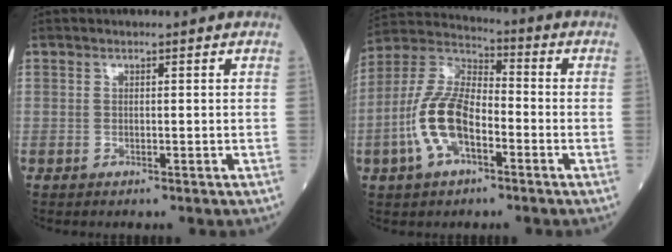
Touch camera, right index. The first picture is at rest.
{"total": 11.9, "force": [-3.8, 5.2, 10.0], "torque": [-0.225, 0.013, -0.079]}